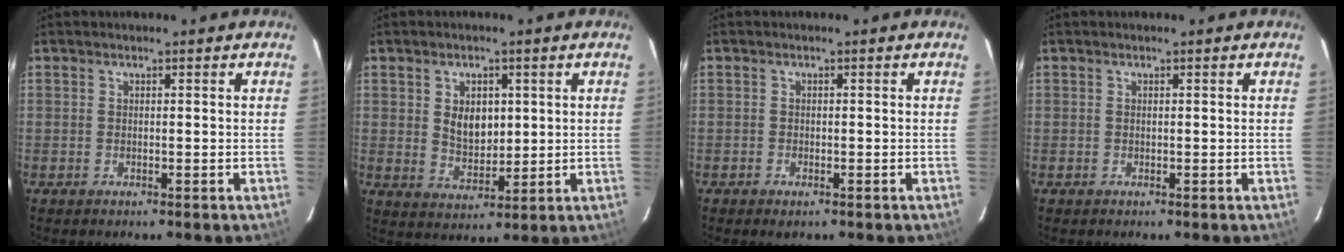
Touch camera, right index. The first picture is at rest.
{"total": 6.4, "force": [1.4, 4.4, 4.5], "torque": [-0.076, 0.001, 0.034]}
{"total": 1.3, "force": [-0.9, 0.8, 0.6], "torque": [-0.012, -0.003, -0.016]}
{"total": 0.0}